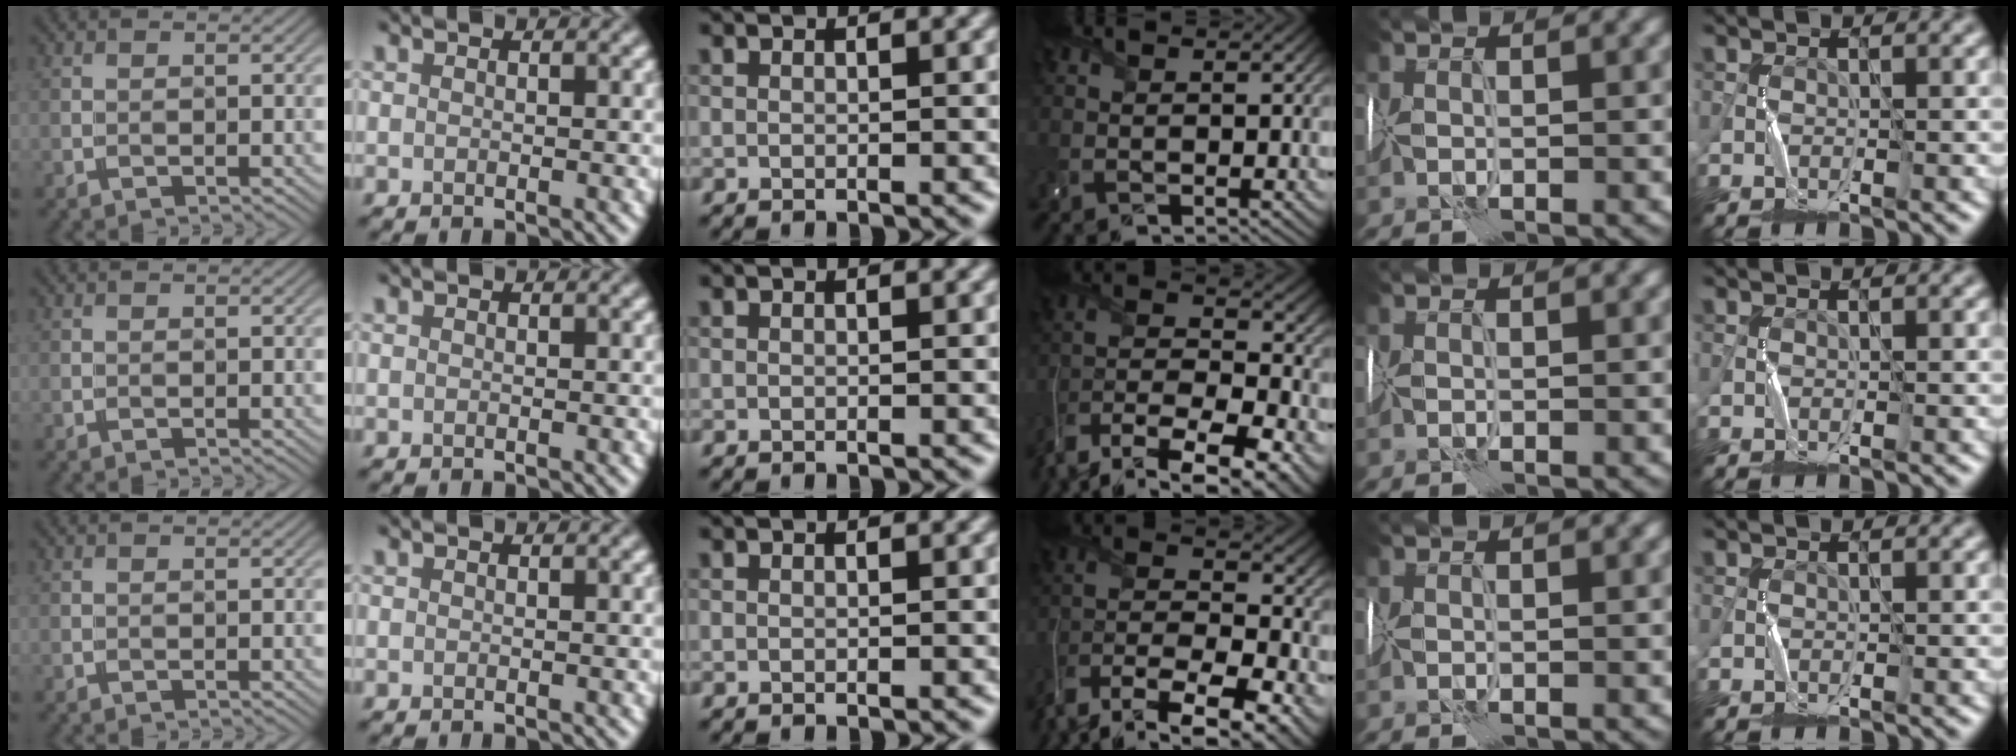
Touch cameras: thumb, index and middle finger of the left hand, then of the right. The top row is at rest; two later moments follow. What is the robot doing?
{"motion": "wrap", "object": "sponge"}